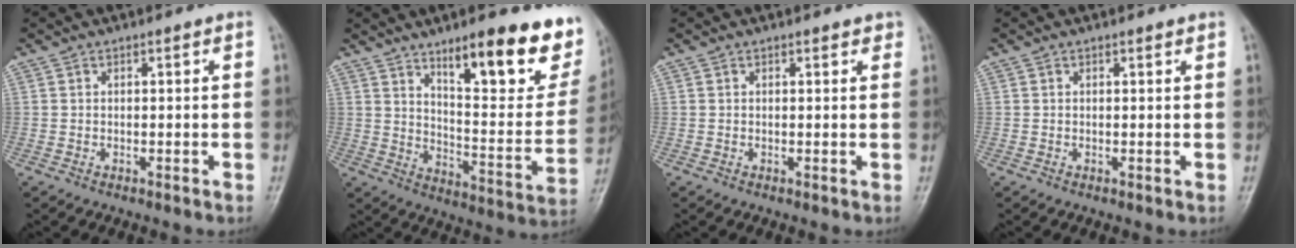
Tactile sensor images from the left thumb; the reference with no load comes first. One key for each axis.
{"total": 22.3, "fx": 13.9, "fy": 6.5, "fz": 16.2, "tx": -0.171, "ty": -0.076, "tz": 0.207}
{"total": 1.4, "fx": 1.0, "fy": 0.6, "fz": 0.7, "tx": -0.003, "ty": -0.004, "tz": 0.008}
{"total": 0.6, "fx": 0.5, "fy": 0.1, "fz": 0.3, "tx": -0.007, "ty": -0.002, "tz": 0.006}